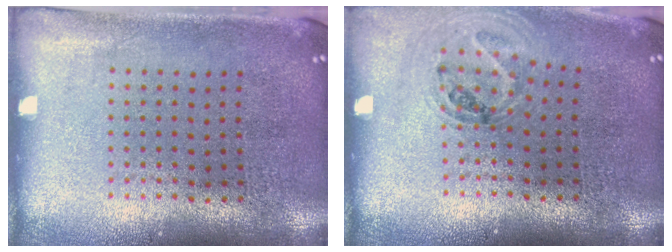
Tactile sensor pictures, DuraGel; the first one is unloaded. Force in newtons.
{"total": 1.0, "press": 0.9, "slide": 0.2}